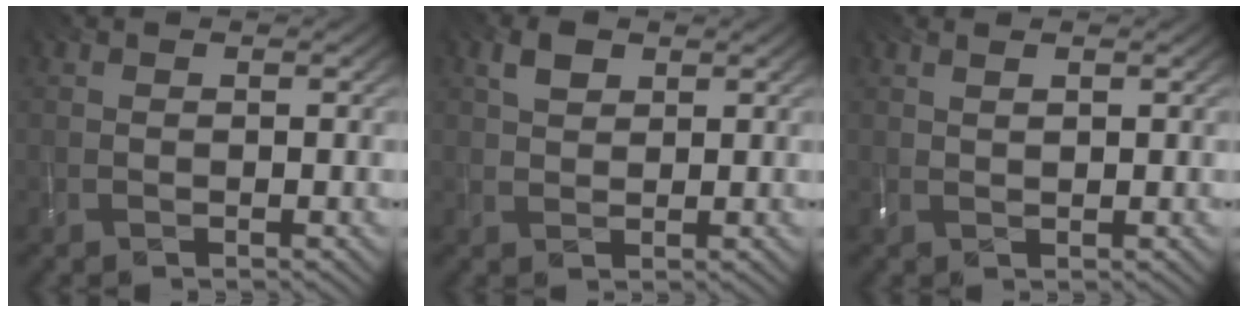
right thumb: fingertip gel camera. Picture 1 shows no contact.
{"total": 1.3, "force": [0.7, 0.5, 0.9], "torque": [-0.018, 0.002, 0.020]}
{"total": 1.1, "force": [0.4, -0.2, 1.0], "torque": [-0.009, -0.002, 0.017]}